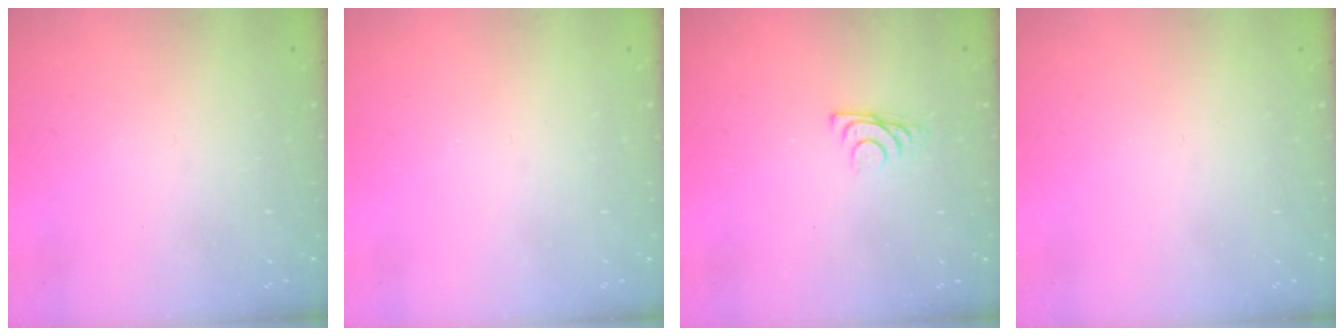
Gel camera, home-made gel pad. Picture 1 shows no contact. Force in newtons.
{"total": 0.0}
{"total": 6.8, "press": 6.8, "slide": 0.6}
{"total": 0.0}